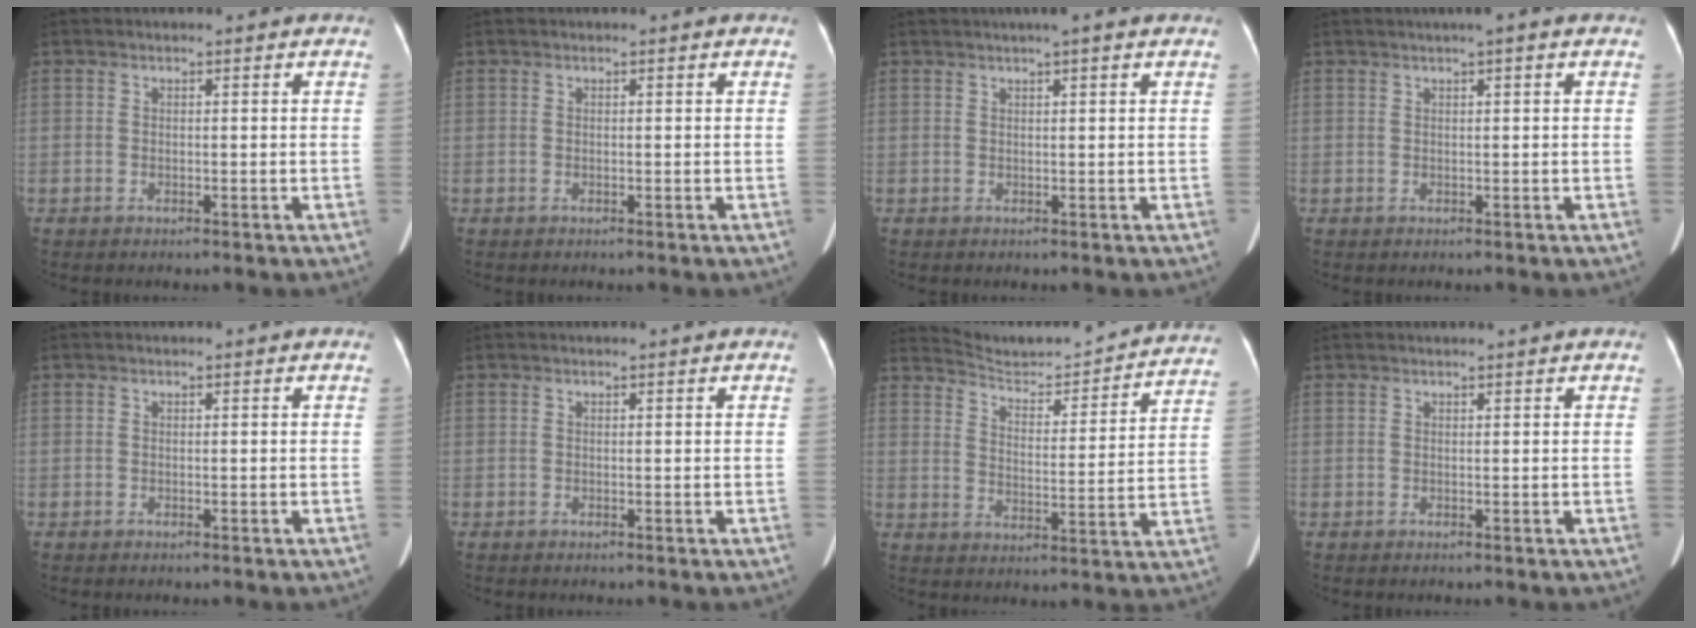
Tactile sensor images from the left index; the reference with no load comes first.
{"total": 0.0}
{"total": 2.7, "force": [2.0, -0.1, 1.8], "torque": [-0.024, 0.020, 0.029]}
{"total": 1.6, "force": [0.9, -0.1, 1.3], "torque": [-0.024, 0.012, 0.013]}
{"total": 0.0}
{"total": 0.0}
{"total": 19.6, "force": [18.8, 2.6, 4.8], "torque": [-0.066, -0.039, 0.240]}
{"total": 1.5, "force": [1.4, -0.3, 0.5], "torque": [-0.007, 0.014, 0.024]}